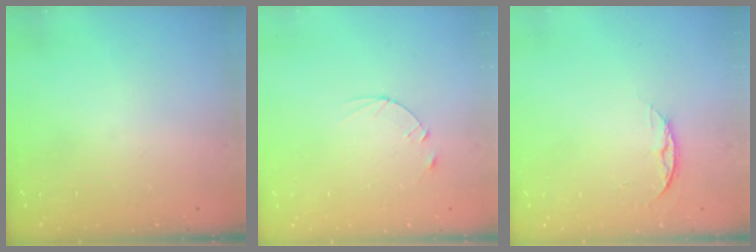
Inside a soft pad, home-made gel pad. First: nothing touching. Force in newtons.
{"total": 2.4, "press": 2.3, "slide": 0.2}
{"total": 6.4, "press": 6.3, "slide": 0.8}